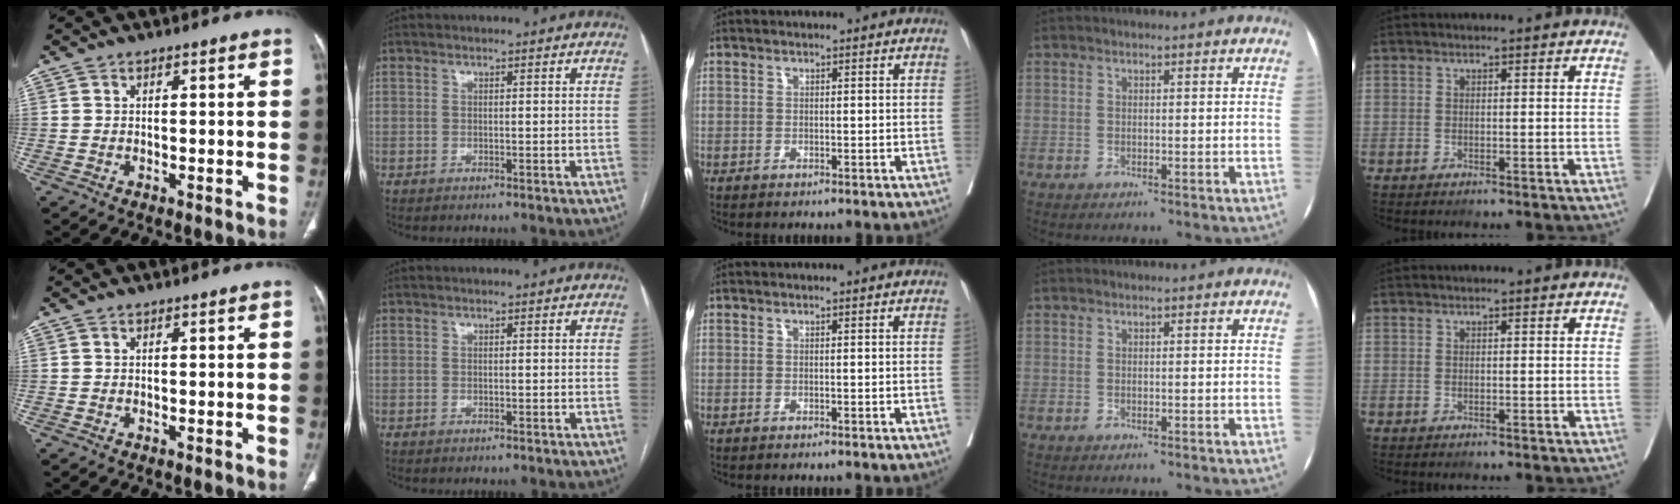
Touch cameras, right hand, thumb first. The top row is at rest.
{}